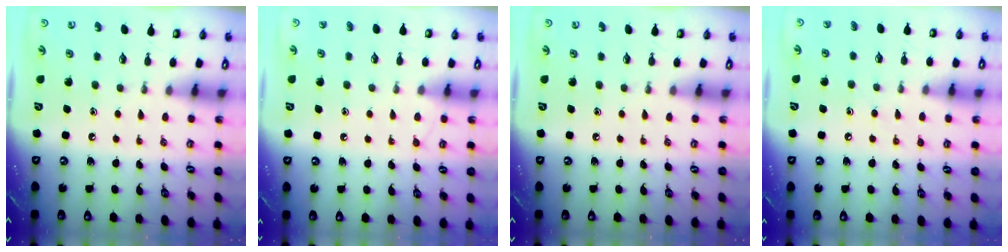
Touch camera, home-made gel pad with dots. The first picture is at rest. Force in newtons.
{"total": 4.2, "press": 4.2, "slide": 0.5}
{"total": 0.0}
{"total": 7.1, "press": 7.1, "slide": 0.8}